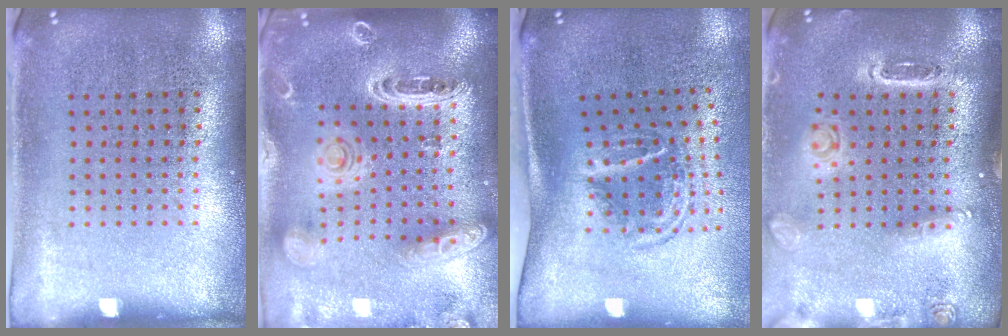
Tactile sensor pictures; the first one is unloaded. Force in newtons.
{"total": 2.6, "press": 2.3, "slide": 1.1}
{"total": 1.8, "press": 1.2, "slide": 1.4}
{"total": 1.5, "press": 1.5, "slide": 0.1}